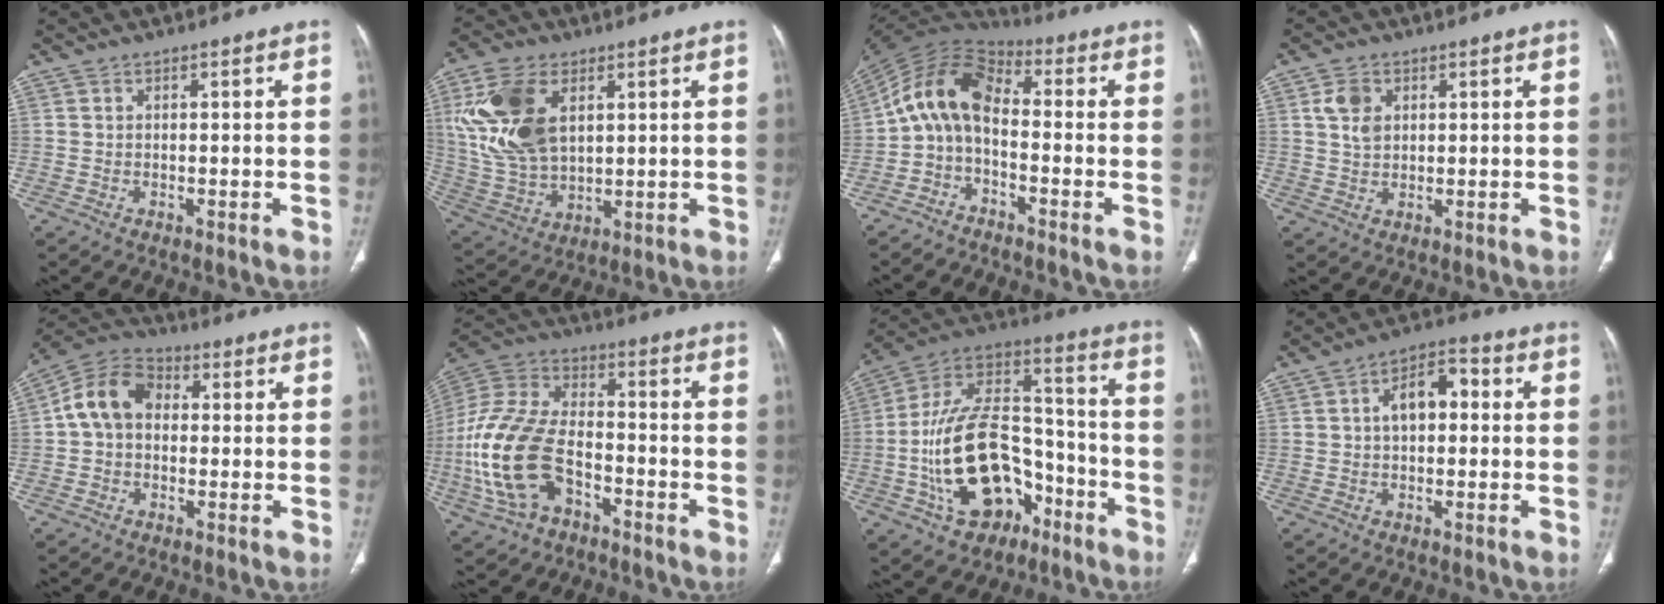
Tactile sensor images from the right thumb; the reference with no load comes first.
{"total": 16.9, "force": [4.9, 10.2, 12.6], "torque": [-0.250, -0.010, 0.106]}
{"total": 11.3, "force": [-2.0, 6.7, 8.8], "torque": [-0.153, 0.061, -0.054]}
{"total": 4.5, "force": [1.5, 3.3, 2.8], "torque": [-0.041, -0.004, 0.030]}
{"total": 10.0, "force": [0.8, 7.5, 6.5], "torque": [-0.108, 0.031, 0.000]}
{"total": 19.2, "force": [-6.2, 11.4, 14.1], "torque": [-0.299, 0.029, -0.118]}
{"total": 23.8, "force": [-8.2, 14.9, 16.6], "torque": [-0.269, 0.076, -0.125]}
{"total": 7.9, "force": [0.8, 4.7, 6.2], "torque": [-0.086, 0.029, 0.004]}